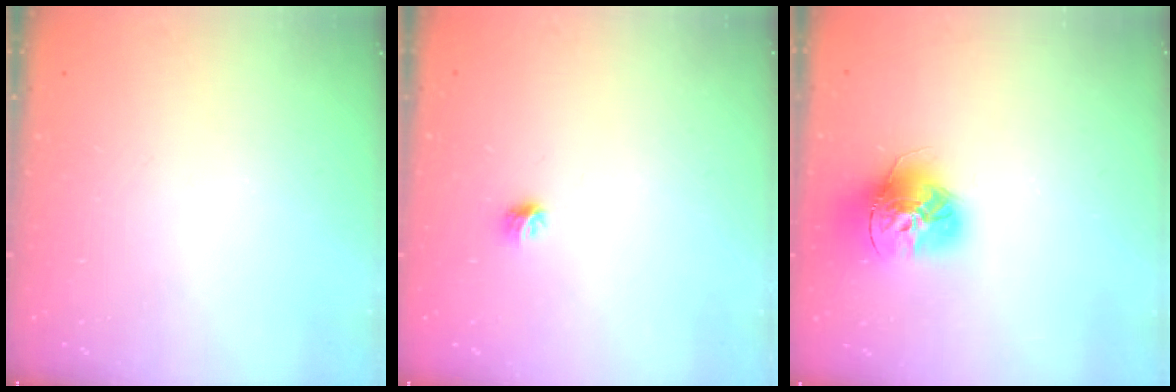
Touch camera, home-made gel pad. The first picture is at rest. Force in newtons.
{"total": 4.2, "press": 4.1, "slide": 1.0}
{"total": 15.9, "press": 15.9, "slide": 1.5}